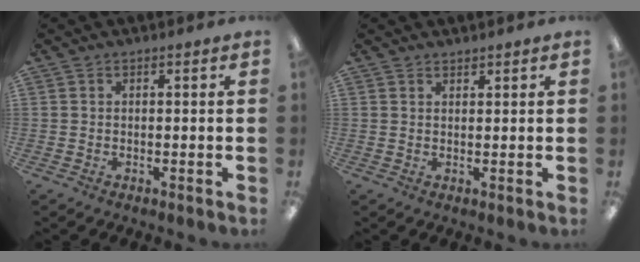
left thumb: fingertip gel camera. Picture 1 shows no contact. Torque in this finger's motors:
{"motor_torque": [-0.25, 0.24, -0.33, 0.13, -0.03]}